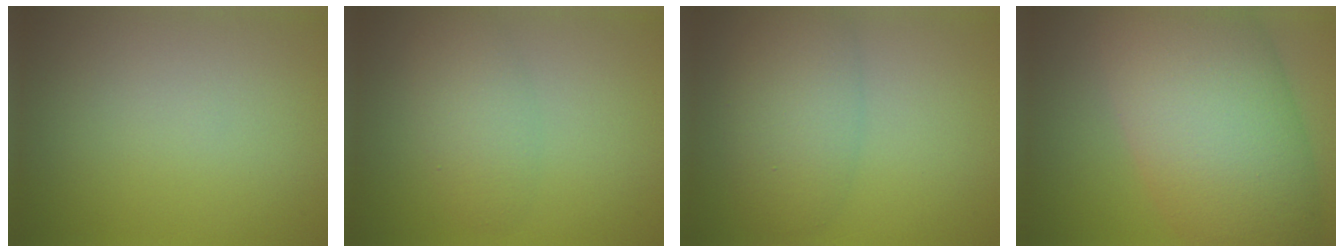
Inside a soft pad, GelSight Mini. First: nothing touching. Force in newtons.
{"total": 3.1, "press": 3.1, "slide": 0.1}
{"total": 5.5, "press": 5.5, "slide": 0.1}
{"total": 13.8, "press": 13.8, "slide": 0.7}